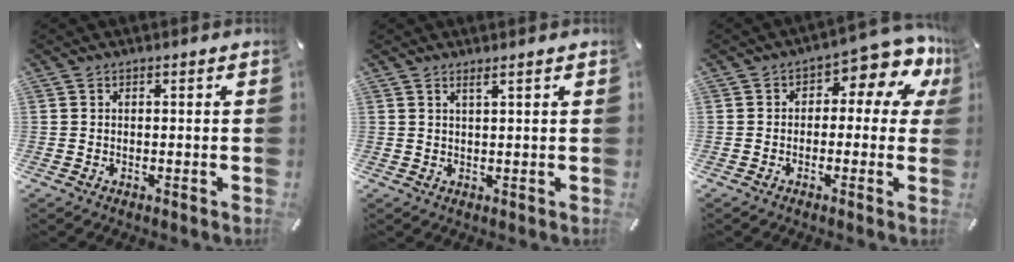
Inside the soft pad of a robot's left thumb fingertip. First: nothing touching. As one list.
[{"total": 1.7, "force": [1.3, 0.0, 1.2], "torque": [-0.025, -0.002, 0.023]}, {"total": 9.0, "force": [3.3, 4.5, 7.0], "torque": [-0.087, -0.029, 0.055]}]